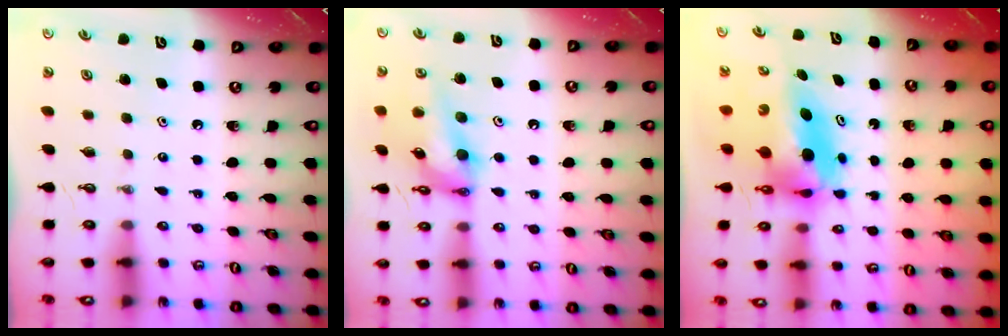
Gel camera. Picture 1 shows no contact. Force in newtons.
{"total": 14.8, "press": 14.8, "slide": 1.3}
{"total": 7.8, "press": 7.6, "slide": 1.6}